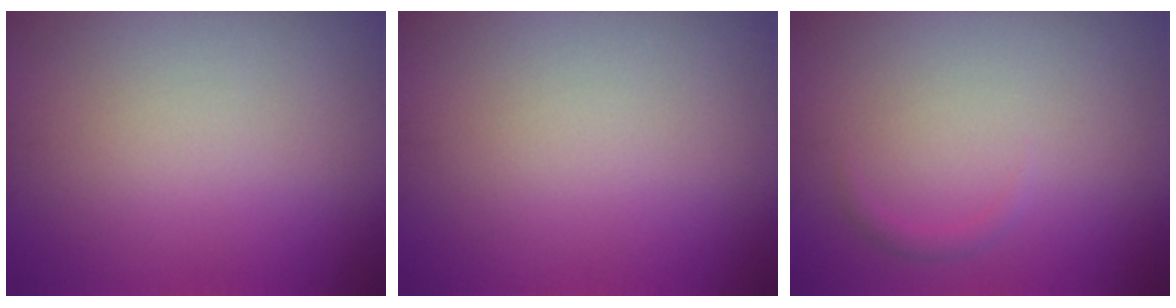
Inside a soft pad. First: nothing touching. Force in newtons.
{"total": 0.0}
{"total": 0.8, "press": 0.8, "slide": 0.1}